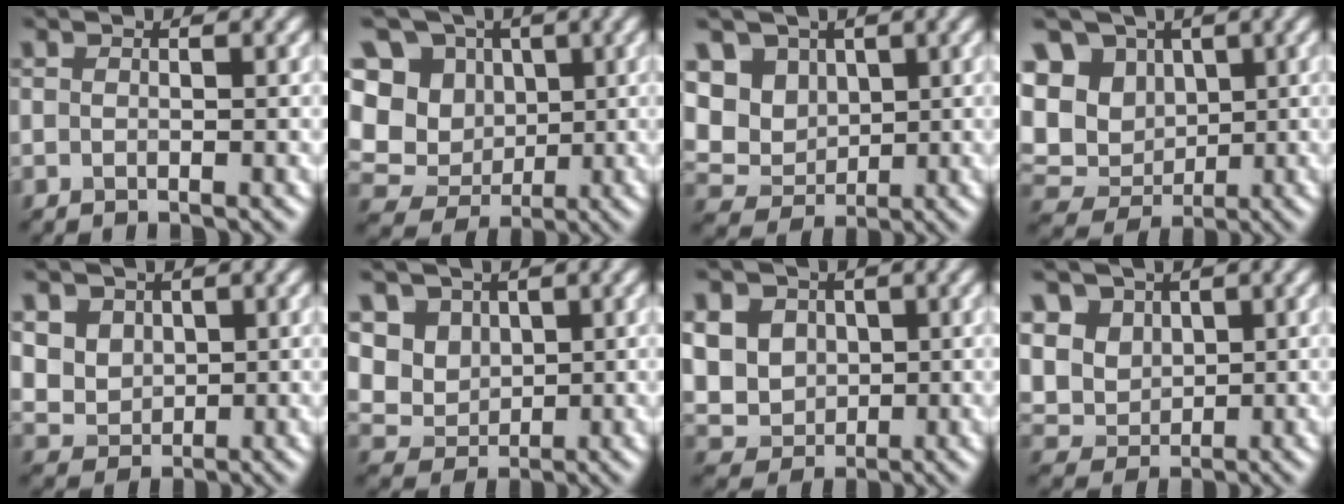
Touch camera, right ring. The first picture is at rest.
{"total": 12.1, "force": [3.4, 10.7, 4.5], "torque": [-0.165, 0.028, 0.086]}
{"total": 5.9, "force": [2.5, 5.0, 1.8], "torque": [-0.078, 0.014, 0.071]}
{"total": 8.9, "force": [2.8, 7.5, 3.7], "torque": [-0.117, 0.020, 0.069]}
{"total": 3.4, "force": [2.0, 2.6, 0.6], "torque": [-0.068, 0.004, 0.075]}
{"total": 3.4, "force": [1.9, 2.8, 0.4], "torque": [-0.053, -0.003, 0.070]}
{"total": 7.3, "force": [2.5, 6.3, 2.8], "torque": [-0.099, 0.021, 0.064]}
{"total": 4.8, "force": [2.5, 4.0, 1.1], "torque": [-0.079, 0.012, 0.075]}